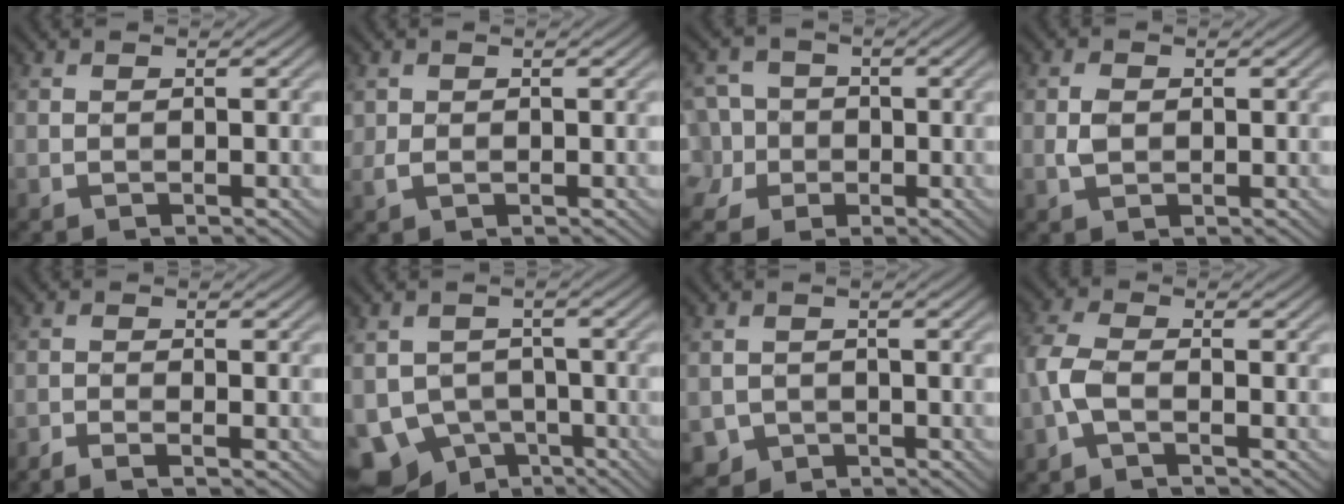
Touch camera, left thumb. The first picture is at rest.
{"total": 1.4, "force": [0.2, 1.2, 0.8], "torque": [-0.020, -0.002, 0.006]}
{"total": 6.8, "force": [-1.6, 6.1, 2.5], "torque": [-0.074, 0.002, -0.051]}
{"total": 1.8, "force": [0.0, 1.3, 1.2], "torque": [-0.029, 0.002, 0.000]}
{"total": 2.1, "force": [-1.6, 0.2, 1.3], "torque": [-0.022, -0.001, -0.041]}
{"total": 7.8, "force": [-4.7, 5.8, 2.4], "torque": [-0.052, -0.016, -0.086]}
{"total": 2.2, "force": [-1.2, 1.8, 0.2], "torque": [-0.001, -0.008, -0.026]}
{"total": 3.7, "force": [-1.4, 1.3, 3.1], "torque": [-0.085, 0.004, -0.042]}